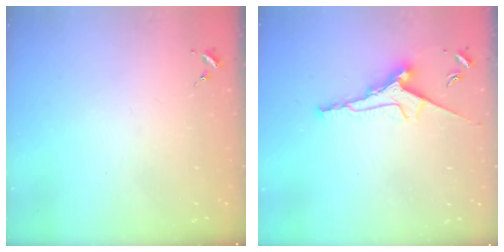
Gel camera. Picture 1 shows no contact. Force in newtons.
{"total": 9.5, "press": 9.4, "slide": 0.9}